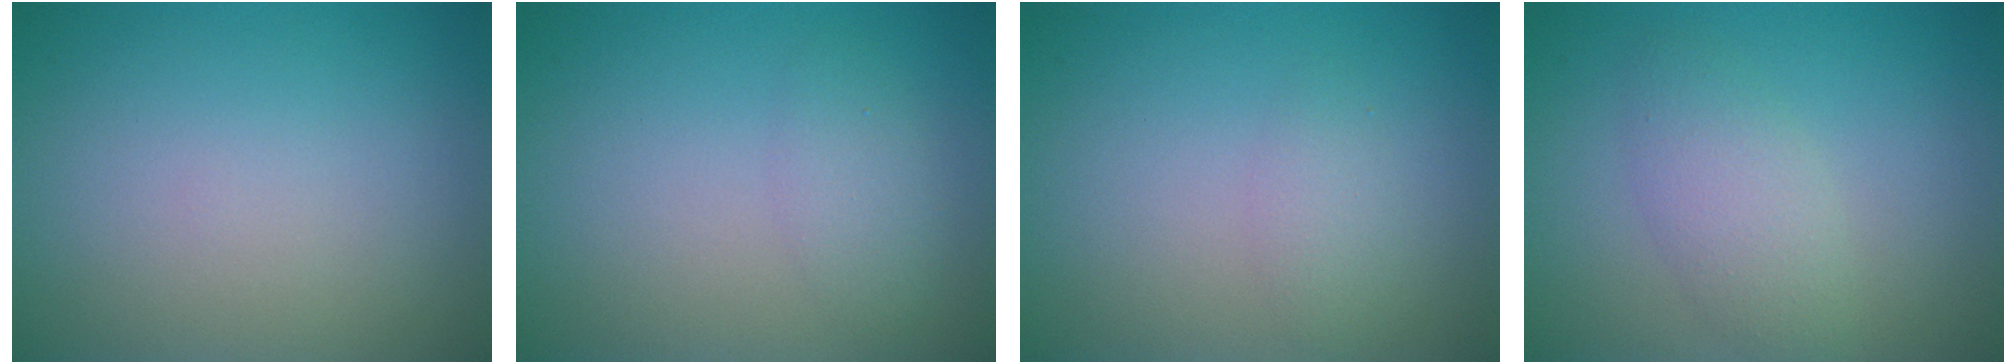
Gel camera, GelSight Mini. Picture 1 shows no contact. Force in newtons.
{"total": 1.8, "press": 1.8, "slide": 0.0}
{"total": 1.4, "press": 1.4, "slide": 0.1}
{"total": 2.9, "press": 2.9, "slide": 0.1}